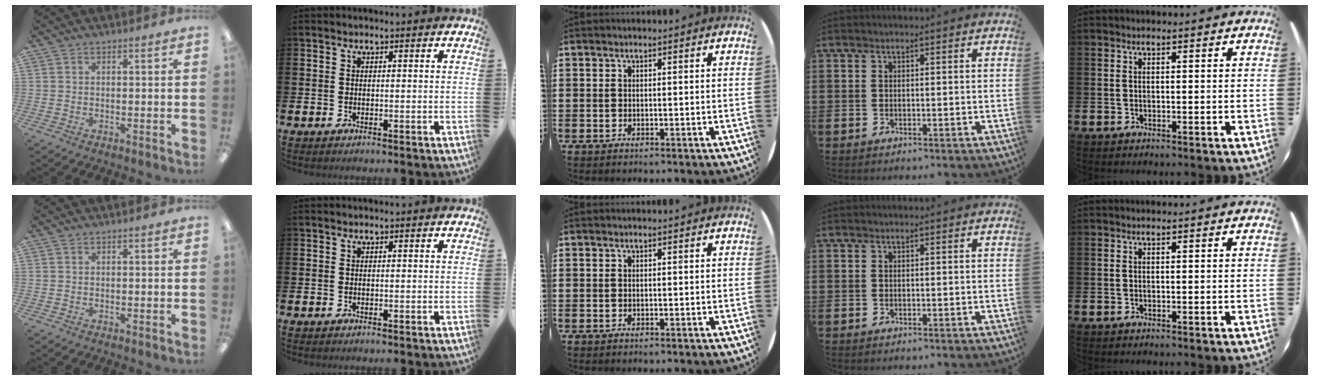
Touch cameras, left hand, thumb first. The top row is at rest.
{}